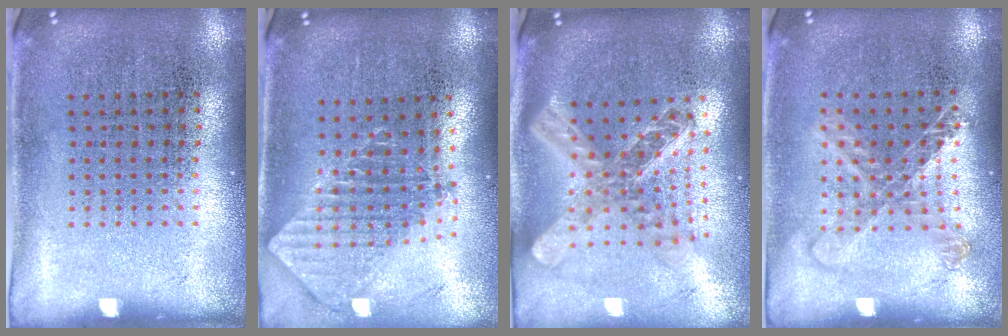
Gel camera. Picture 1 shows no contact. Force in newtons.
{"total": 1.9, "press": 1.5, "slide": 1.2}
{"total": 2.5, "press": 1.9, "slide": 1.5}
{"total": 1.3, "press": 1.2, "slide": 0.6}